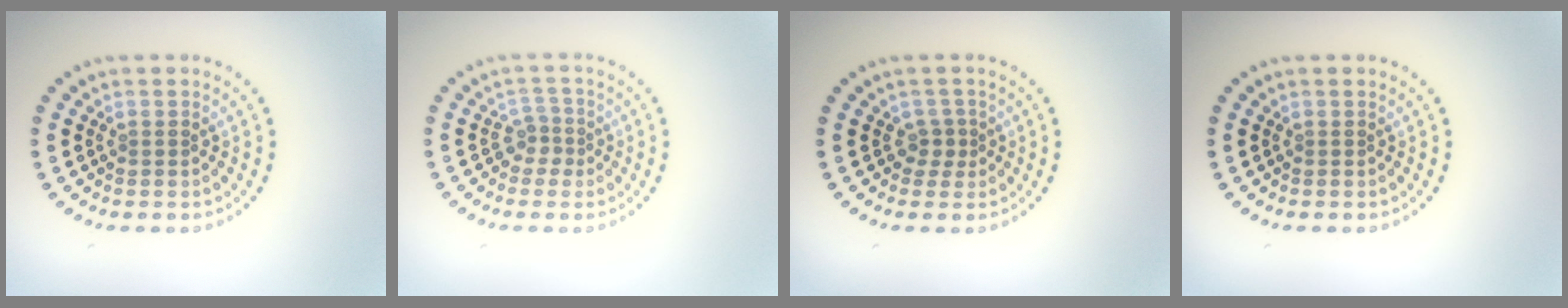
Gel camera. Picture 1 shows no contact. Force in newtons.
{"total": 1.8, "press": 1.2, "slide": 1.3}
{"total": 1.3, "press": 1.1, "slide": 0.7}
{"total": 0.0}